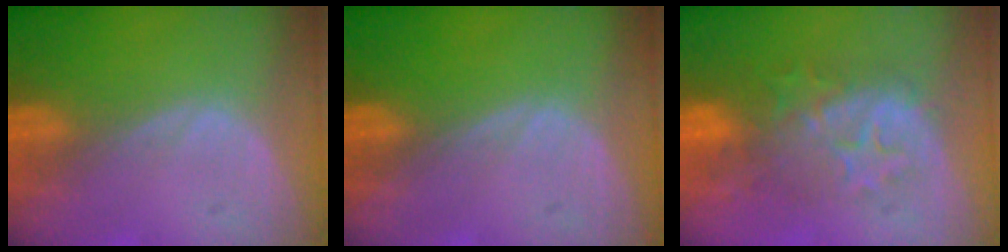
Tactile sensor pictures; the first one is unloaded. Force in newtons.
{"total": 0.0}
{"total": 8.4, "press": 8.3, "slide": 1.4}